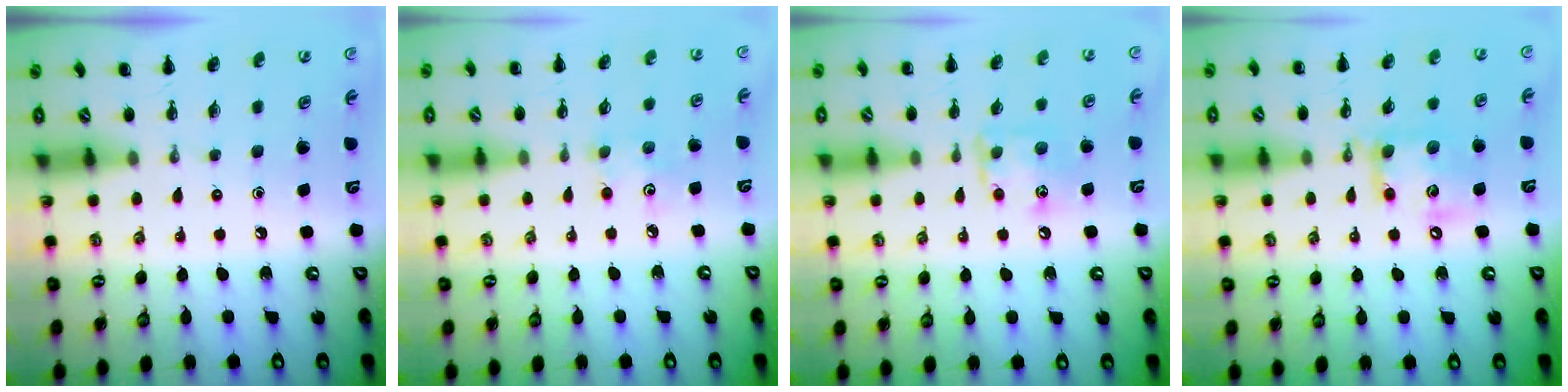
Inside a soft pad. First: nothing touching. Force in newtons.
{"total": 3.6, "press": 3.5, "slide": 0.9}
{"total": 10.0, "press": 10.0, "slide": 0.7}
{"total": 13.4, "press": 13.2, "slide": 2.5}